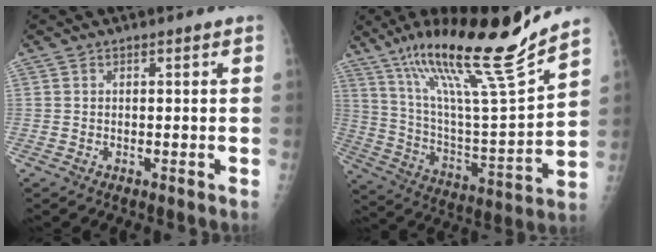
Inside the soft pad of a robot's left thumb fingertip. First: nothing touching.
{"total": 23.7, "force": [17.3, 1.5, 16.1], "torque": [-0.245, -0.074, 0.307]}